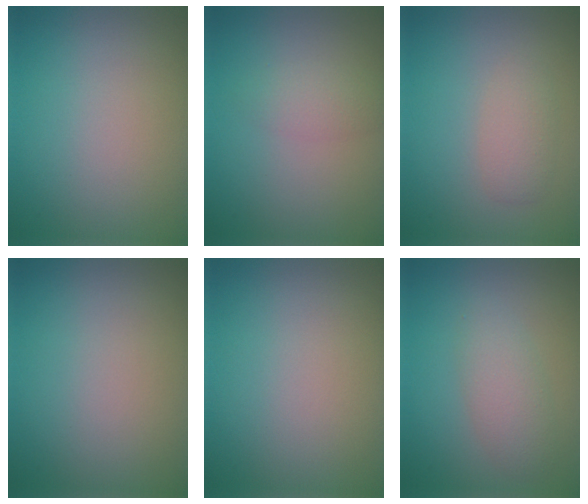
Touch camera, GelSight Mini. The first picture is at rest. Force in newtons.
{"total": 1.7, "press": 1.7, "slide": 0.1}
{"total": 1.8, "press": 1.8, "slide": 0.1}
{"total": 0.0}
{"total": 0.0}
{"total": 2.7, "press": 2.7, "slide": 0.1}